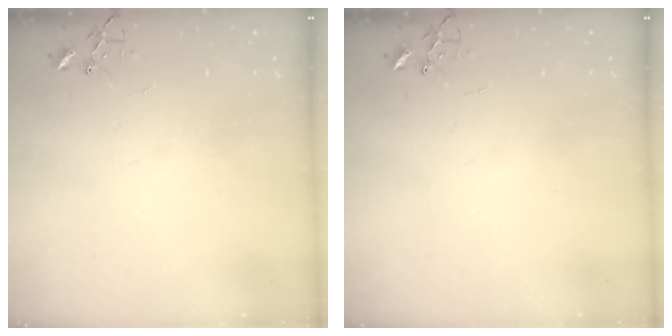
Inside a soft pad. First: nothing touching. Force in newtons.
{"total": 0.0}